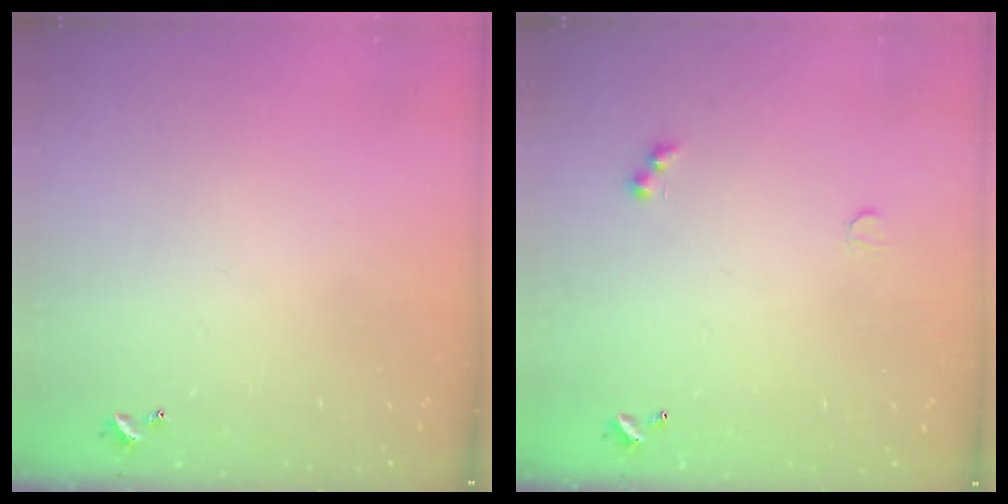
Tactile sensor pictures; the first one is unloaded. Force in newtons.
{"total": 2.5, "press": 2.4, "slide": 0.5}